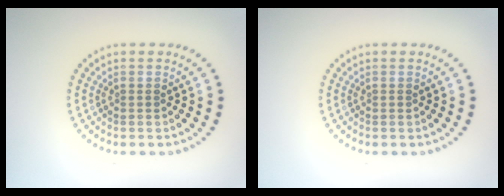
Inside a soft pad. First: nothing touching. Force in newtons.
{"total": 0.0}